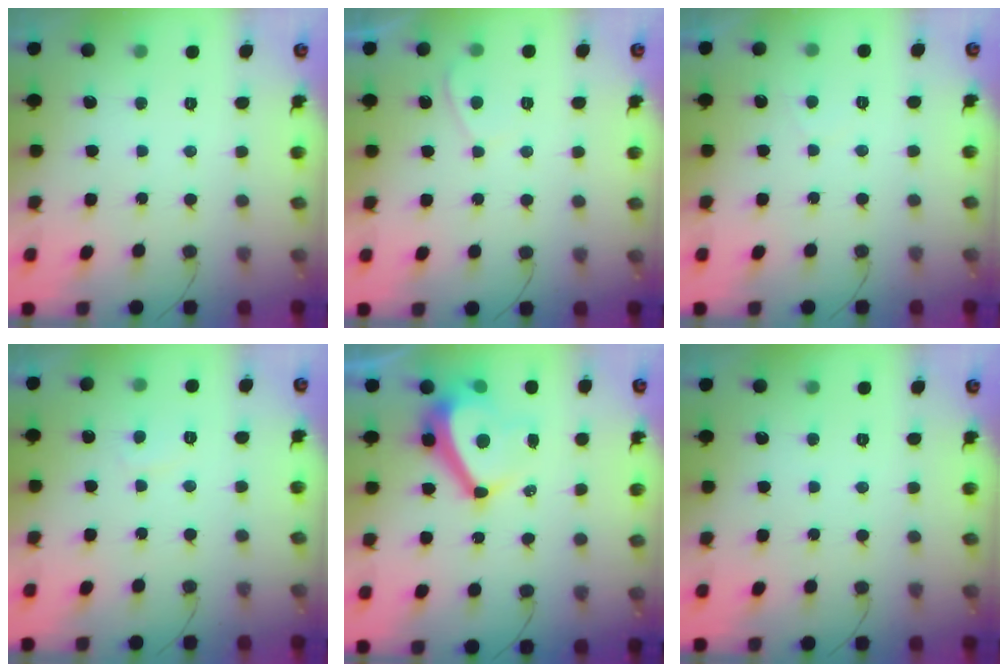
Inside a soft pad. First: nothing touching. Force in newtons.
{"total": 0.7, "press": 0.5, "slide": 0.4}
{"total": 0.7, "press": 0.3, "slide": 0.6}
{"total": 1.8, "press": 1.7, "slide": 0.6}
{"total": 10.4, "press": 9.9, "slide": 3.2}
{"total": 0.0}